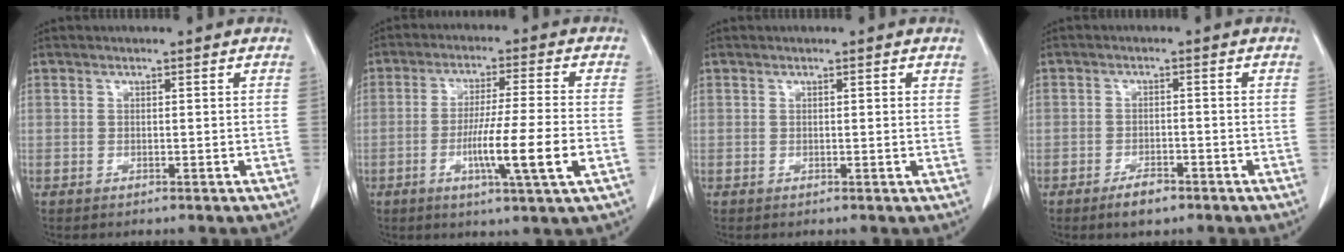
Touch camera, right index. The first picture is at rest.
{"total": 10.6, "force": [-3.2, -0.7, 10.1], "torque": [-0.182, -0.013, -0.056]}
{"total": 0.8, "force": [0.4, 0.1, 0.7], "torque": [-0.013, 0.001, 0.003]}
{"total": 3.3, "force": [-2.4, 1.3, 1.9], "torque": [-0.034, 0.000, -0.037]}